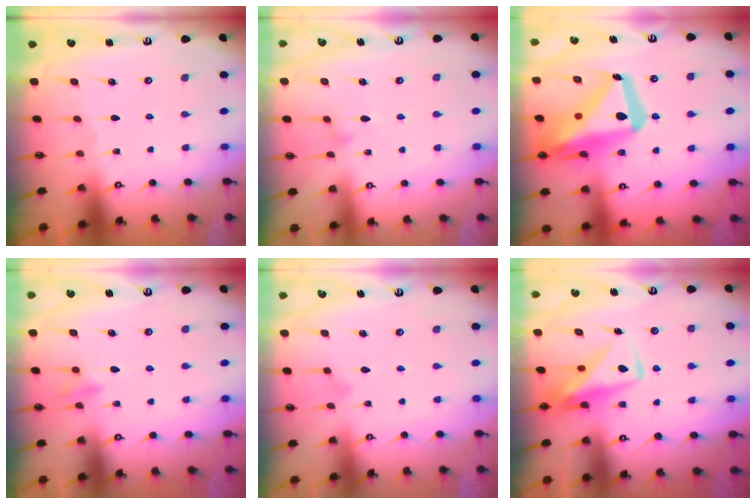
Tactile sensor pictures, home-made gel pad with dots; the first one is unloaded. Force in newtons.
{"total": 8.3, "press": 8.3, "slide": 0.5}
{"total": 24.0, "press": 23.9, "slide": 2.4}
{"total": 10.1, "press": 10.0, "slide": 1.4}
{"total": 7.4, "press": 7.4, "slide": 0.5}
{"total": 9.2, "press": 9.1, "slide": 1.0}